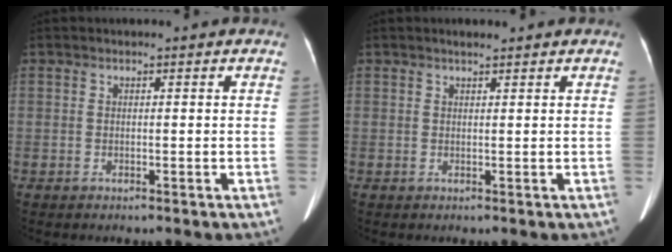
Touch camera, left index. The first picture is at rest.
{"total": 1.0, "force": [0.8, 0.2, 0.5], "torque": [-0.015, 0.004, 0.015]}